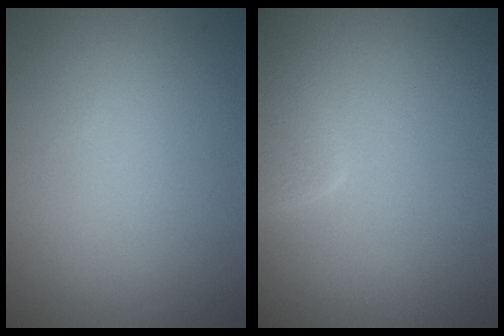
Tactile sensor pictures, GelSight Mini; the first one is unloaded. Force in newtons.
{"total": 2.7, "press": 2.7, "slide": 0.1}